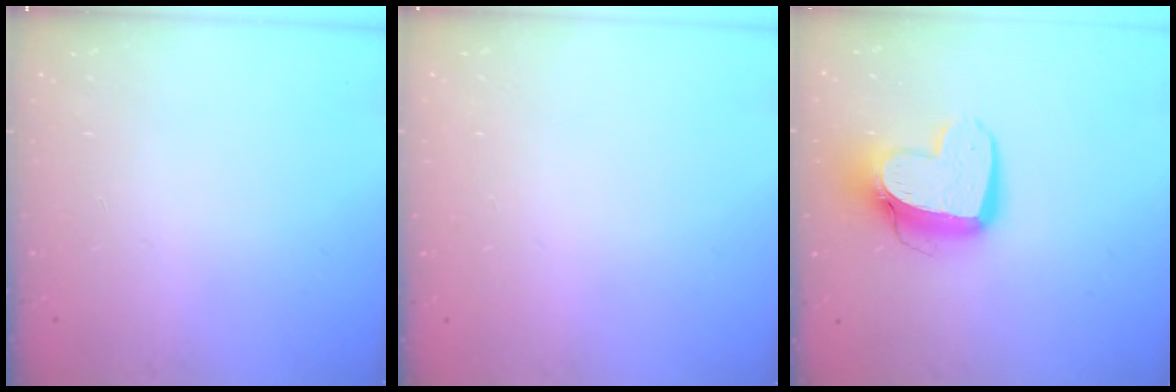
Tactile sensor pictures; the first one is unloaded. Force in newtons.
{"total": 0.0}
{"total": 13.0, "press": 12.9, "slide": 1.4}